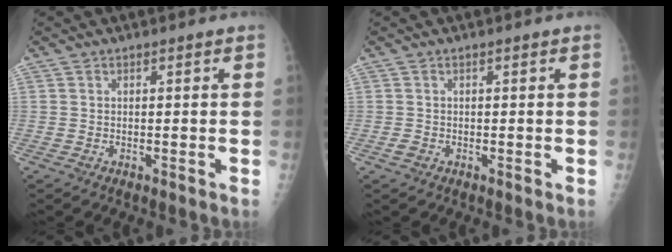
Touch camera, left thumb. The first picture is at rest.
{"total": 0.9, "force": [-0.3, 0.7, 0.4], "torque": [-0.007, 0.000, -0.005]}